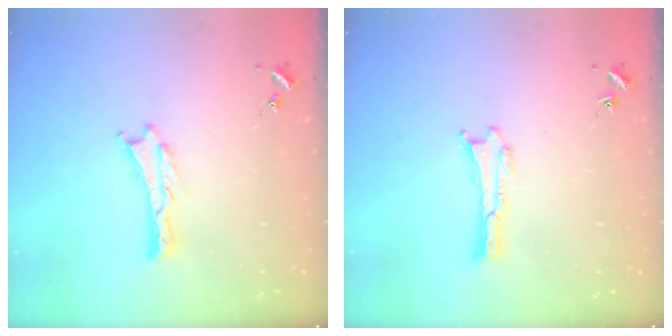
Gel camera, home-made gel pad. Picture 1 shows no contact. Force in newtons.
{"total": 0.0}